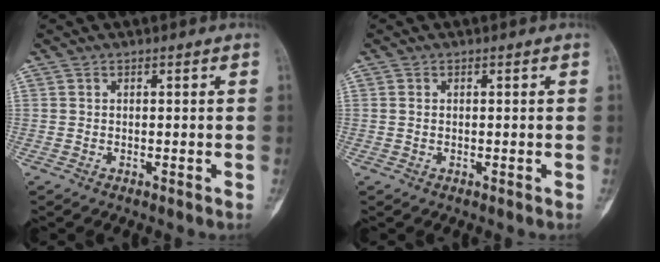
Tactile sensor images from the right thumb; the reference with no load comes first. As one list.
[{"total": 0.6, "force": [0.0, 0.4, 0.4], "torque": [-0.012, -0.001, 0.002]}]